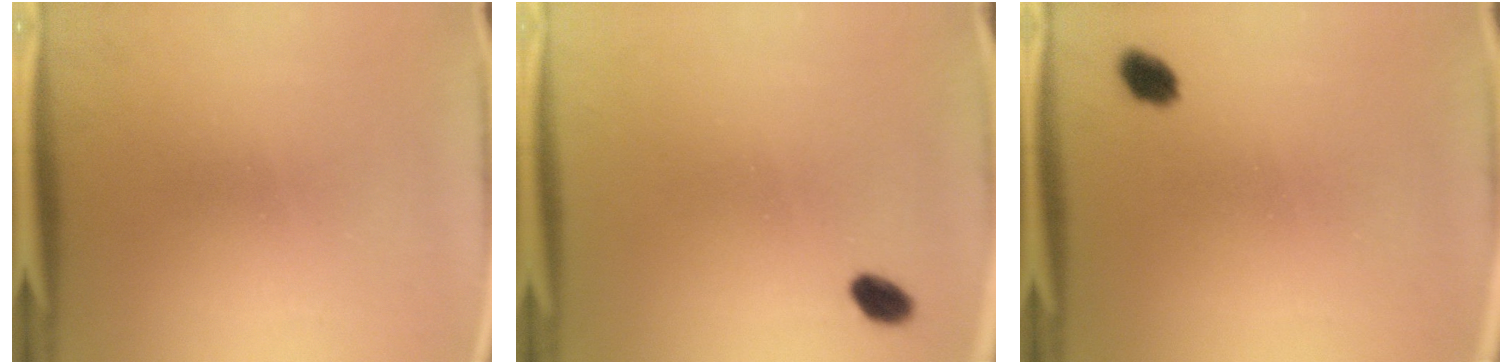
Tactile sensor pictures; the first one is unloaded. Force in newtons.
{"total": 2.8}
{"total": 2.8}